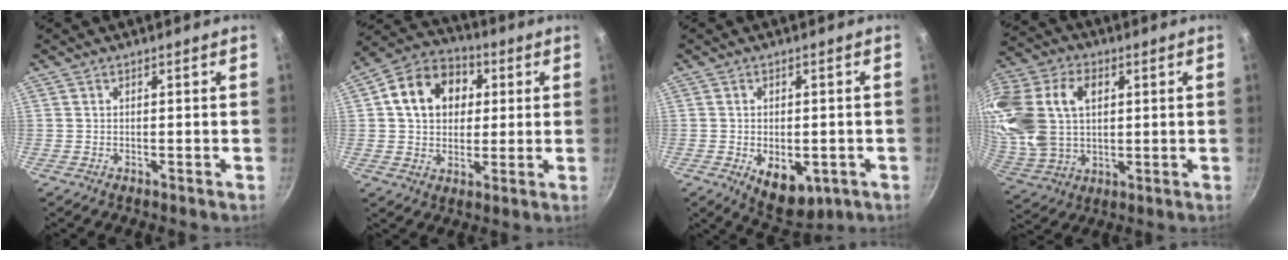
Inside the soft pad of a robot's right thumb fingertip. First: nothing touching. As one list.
[{"total": 14.2, "force": [3.2, 11.1, 8.2], "torque": [-0.112, 0.022, 0.039]}, {"total": 8.6, "force": [-2.5, 5.2, 6.4], "torque": [-0.065, -0.001, -0.019]}, {"total": 23.4, "force": [5.9, 16.3, 15.7], "torque": [-0.350, 0.016, 0.117]}]